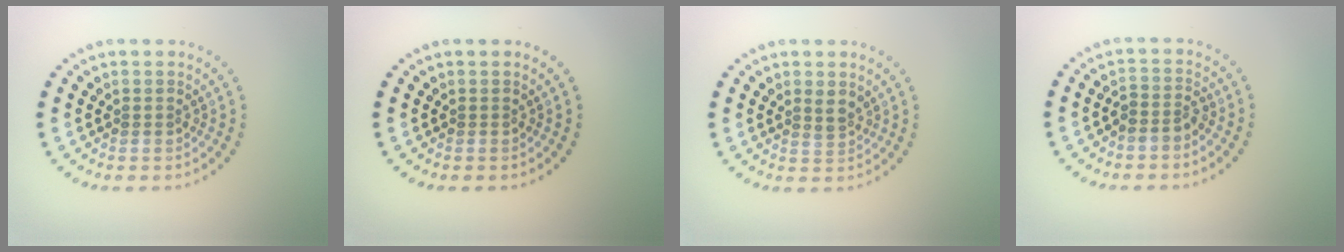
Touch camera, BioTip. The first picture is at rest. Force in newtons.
{"total": 0.0}
{"total": 1.6, "press": 1.3, "slide": 0.9}
{"total": 1.8, "press": 1.5, "slide": 1.1}